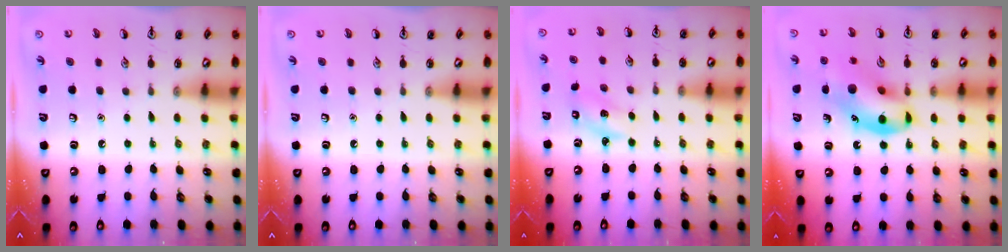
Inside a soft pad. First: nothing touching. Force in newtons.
{"total": 0.0}
{"total": 2.2, "press": 2.1, "slide": 0.7}
{"total": 14.5, "press": 14.1, "slide": 3.5}